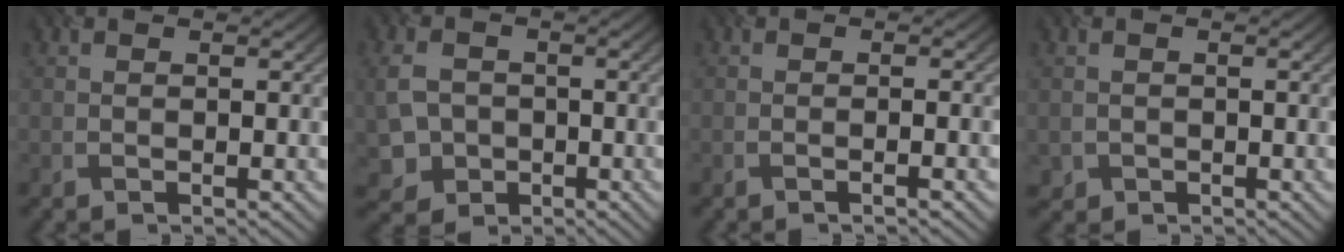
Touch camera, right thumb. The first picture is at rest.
{"total": 4.9, "force": [-1.0, 4.2, 2.4], "torque": [-0.067, -0.010, -0.023]}
{"total": 1.5, "force": [-0.7, 0.2, 1.3], "torque": [-0.015, 0.010, -0.023]}
{"total": 1.1, "force": [-0.7, 0.9, 0.0], "torque": [-0.001, -0.003, -0.014]}